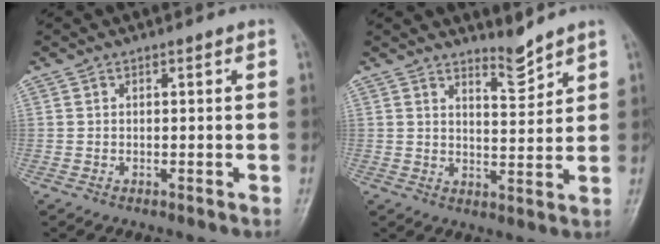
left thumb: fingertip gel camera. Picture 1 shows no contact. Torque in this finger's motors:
{"motor_torque": [-0.38, -0.28, -0.09, -0.20, 0.01]}